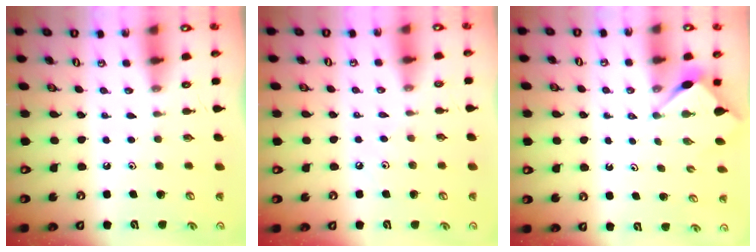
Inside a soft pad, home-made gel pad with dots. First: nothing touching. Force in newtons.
{"total": 4.1, "press": 4.1, "slide": 0.5}
{"total": 2.9, "press": 2.9, "slide": 0.1}